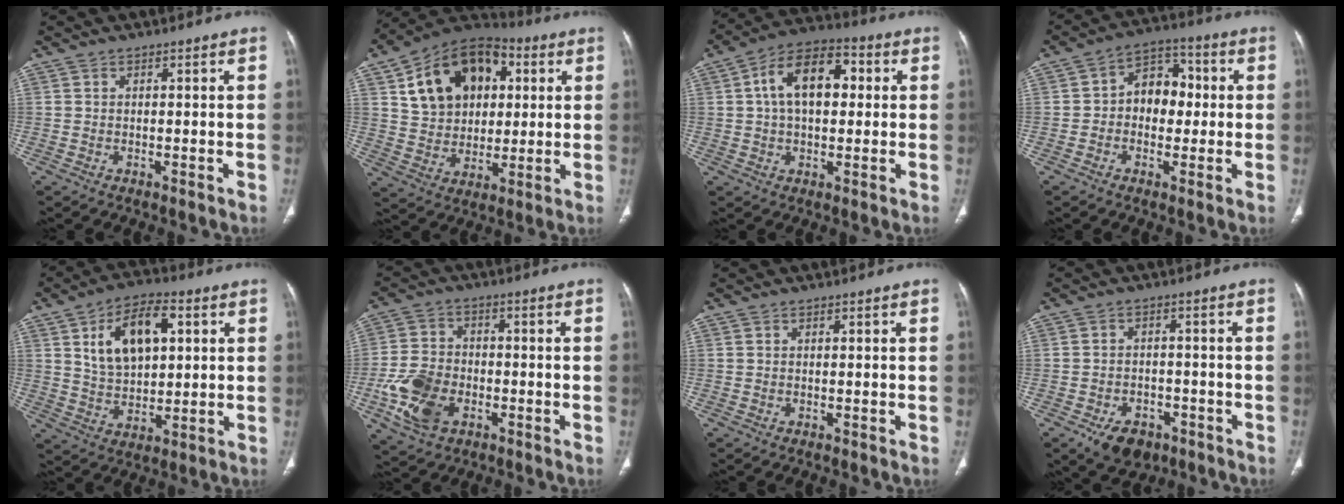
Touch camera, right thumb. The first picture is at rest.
{"total": 19.1, "force": [5.8, 13.7, 12.0], "torque": [-0.162, 0.007, 0.099]}
{"total": 13.3, "force": [2.3, 8.0, 10.4], "torque": [-0.159, 0.026, 0.029]}
{"total": 9.4, "force": [0.2, 6.9, 6.4], "torque": [-0.056, 0.030, -0.007]}
{"total": 13.5, "force": [4.3, 7.7, 10.2], "torque": [-0.153, -0.001, 0.077]}
{"total": 11.2, "force": [-3.9, 7.6, 7.2], "torque": [-0.138, 0.012, -0.073]}
{"total": 0.0}
{"total": 7.9, "force": [-4.6, 5.2, 3.7], "torque": [-0.046, 0.024, -0.062]}